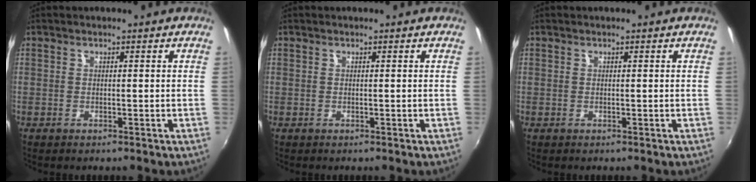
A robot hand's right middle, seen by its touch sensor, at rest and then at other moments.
{"total": 0.0}
{"total": 0.0}